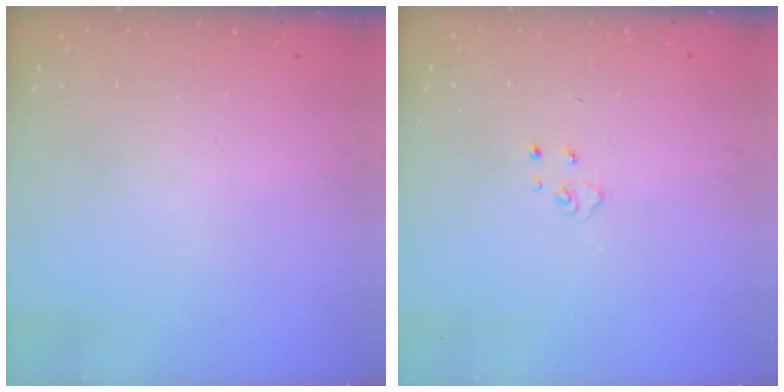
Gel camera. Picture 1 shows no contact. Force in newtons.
{"total": 3.3, "press": 3.3, "slide": 0.4}